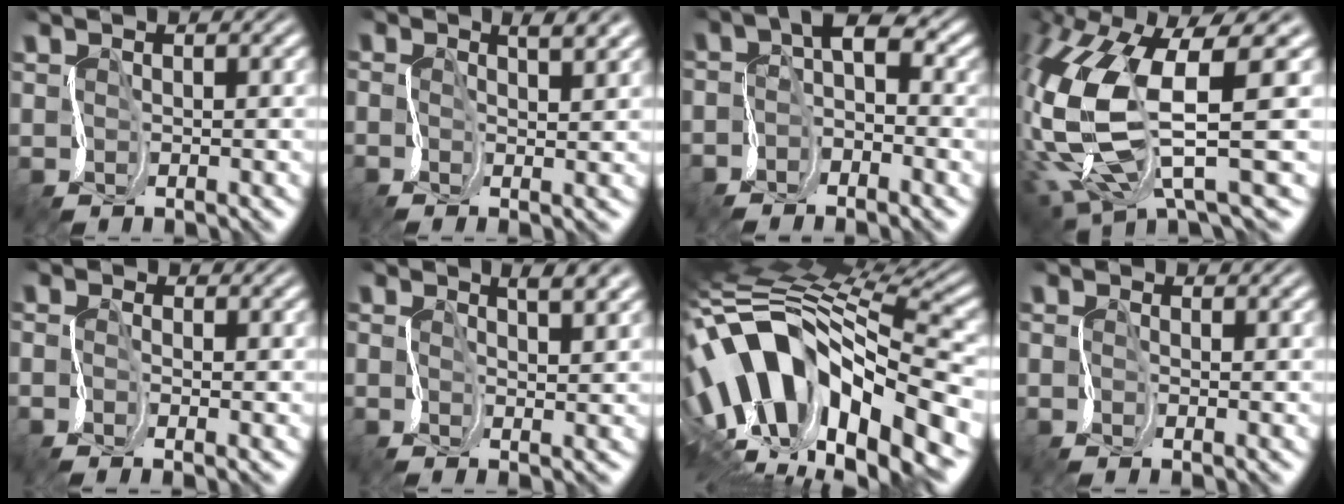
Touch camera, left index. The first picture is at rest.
{"total": 3.4, "force": [1.3, 0.9, 3.0], "torque": [-0.027, 0.011, 0.011]}
{"total": 4.0, "force": [-0.9, 1.8, 3.5], "torque": [-0.063, 0.015, -0.027]}
{"total": 11.0, "force": [1.3, 3.9, 10.2], "torque": [-0.233, -0.022, 0.033]}
{"total": 2.5, "force": [-1.6, 0.8, 1.7], "torque": [-0.030, -0.009, -0.023]}
{"total": 3.8, "force": [1.4, 1.1, 3.4], "torque": [-0.027, 0.015, 0.012]}
{"total": 14.9, "force": [-2.5, 7.0, 12.9], "torque": [-0.231, 0.009, -0.026]}
{"total": 0.8, "force": [-0.6, 0.2, 0.4], "torque": [-0.003, -0.003, -0.009]}